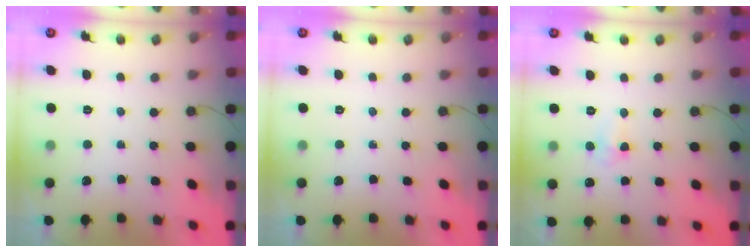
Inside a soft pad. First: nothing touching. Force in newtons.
{"total": 0.0}
{"total": 3.1, "press": 2.9, "slide": 1.1}